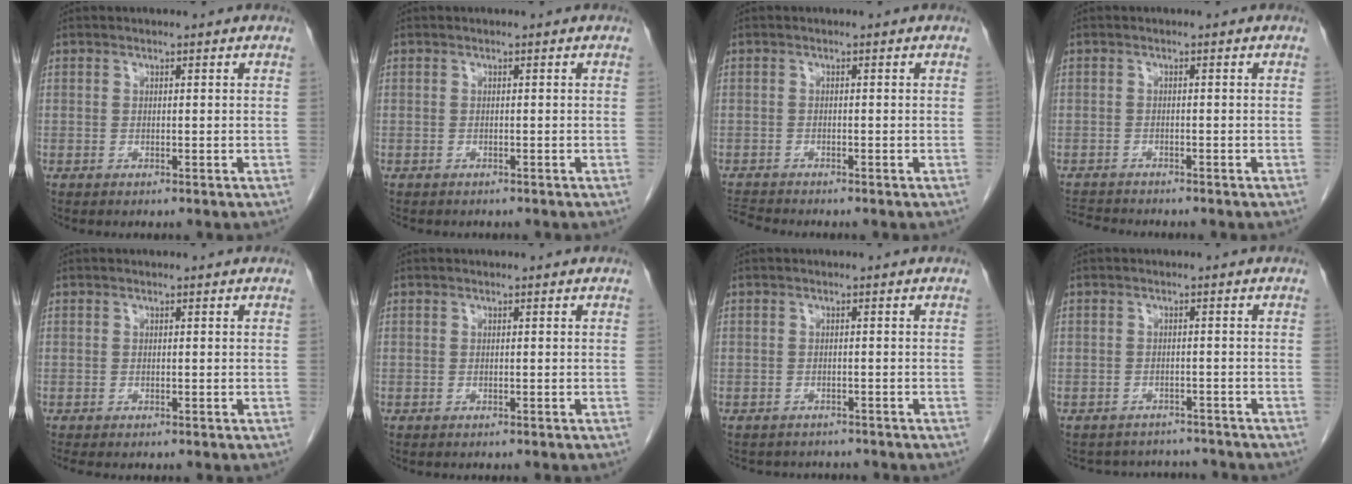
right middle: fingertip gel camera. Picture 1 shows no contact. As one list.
[{"total": 1.9, "force": [-1.7, 0.8, 0.5], "torque": [-0.014, -0.003, -0.021]}, {"total": 2.4, "force": [-2.3, -0.6, -0.2], "torque": [-0.004, -0.018, -0.044]}, {"total": 3.9, "force": [-3.8, 0.2, 0.6], "torque": [-0.009, -0.015, -0.066]}, {"total": 1.0, "force": [-0.9, 0.2, 0.4], "torque": [-0.009, -0.003, -0.014]}, {"total": 0.9, "force": [-0.8, 0.2, 0.4], "torque": [-0.004, -0.001, -0.010]}, {"total": 4.7, "force": [-4.3, 1.9, 0.3], "torque": [-0.003, 0.002, -0.056]}, {"total": 6.6, "force": [-6.2, 2.3, -0.2], "torque": [0.006, 0.020, -0.078]}]